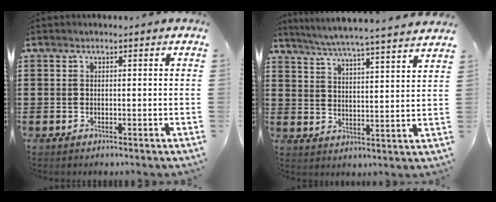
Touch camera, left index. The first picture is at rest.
{"total": 5.3, "force": [4.8, -1.1, 1.9], "torque": [-0.056, -0.038, 0.078]}